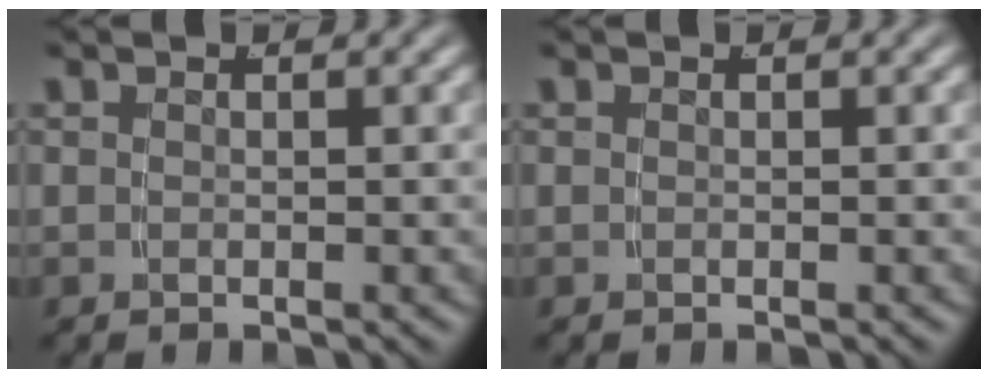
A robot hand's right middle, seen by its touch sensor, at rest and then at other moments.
{"total": 0.0}